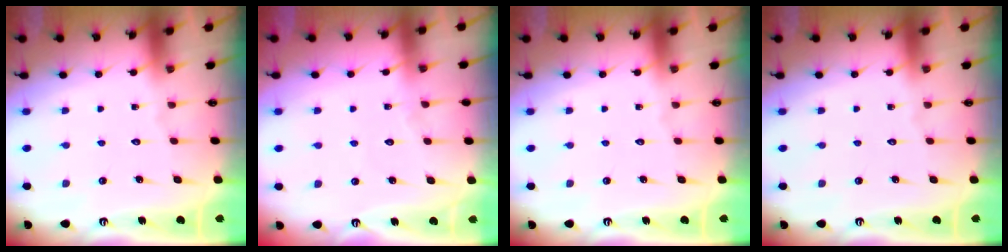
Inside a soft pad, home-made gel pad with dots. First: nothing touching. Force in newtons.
{"total": 3.2, "press": 3.1, "slide": 0.5}
{"total": 0.0}
{"total": 0.0}